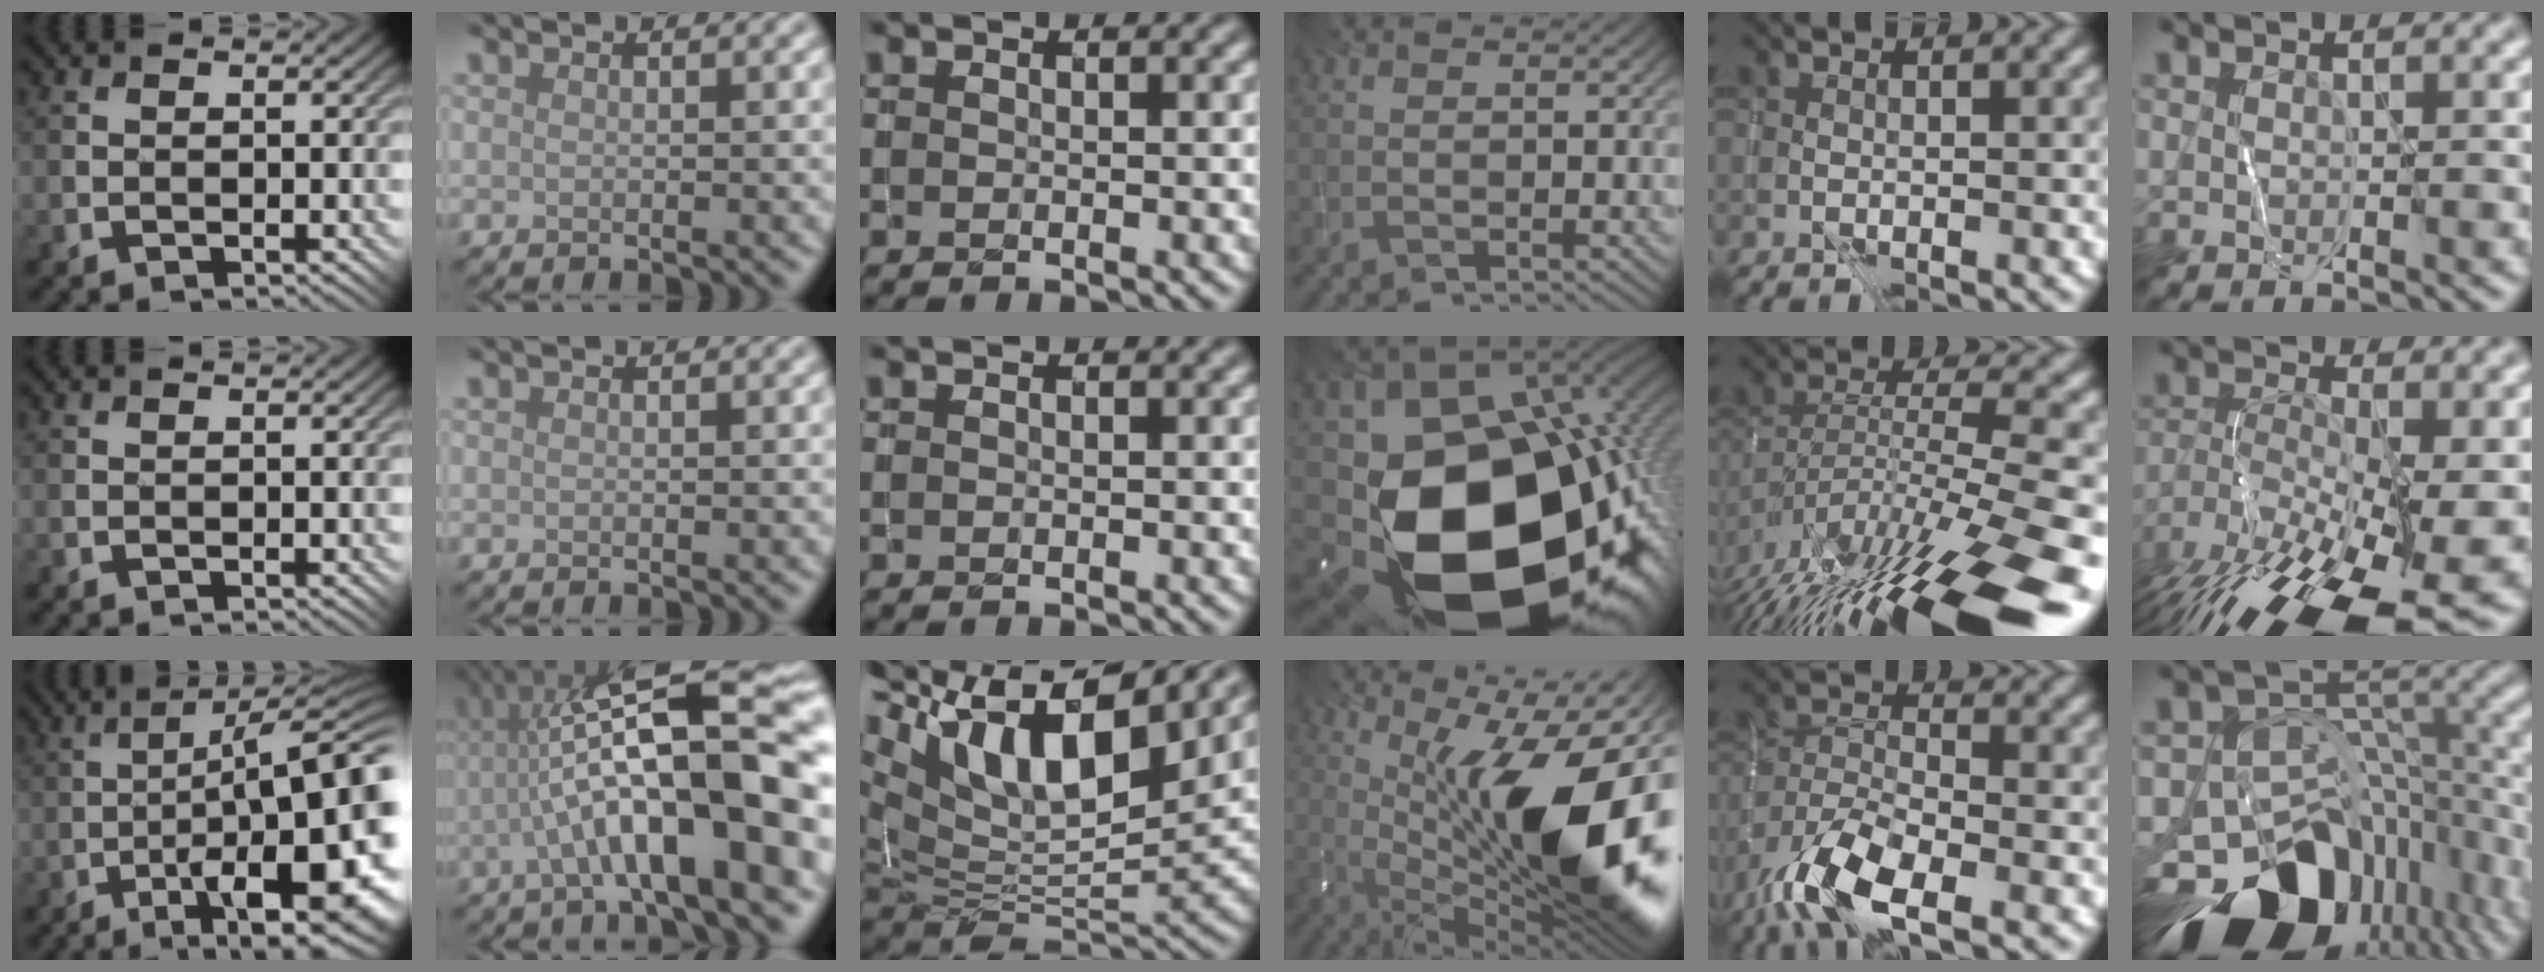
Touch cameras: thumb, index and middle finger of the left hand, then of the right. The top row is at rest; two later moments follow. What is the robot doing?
{"motion": "wrap", "object": "thread"}